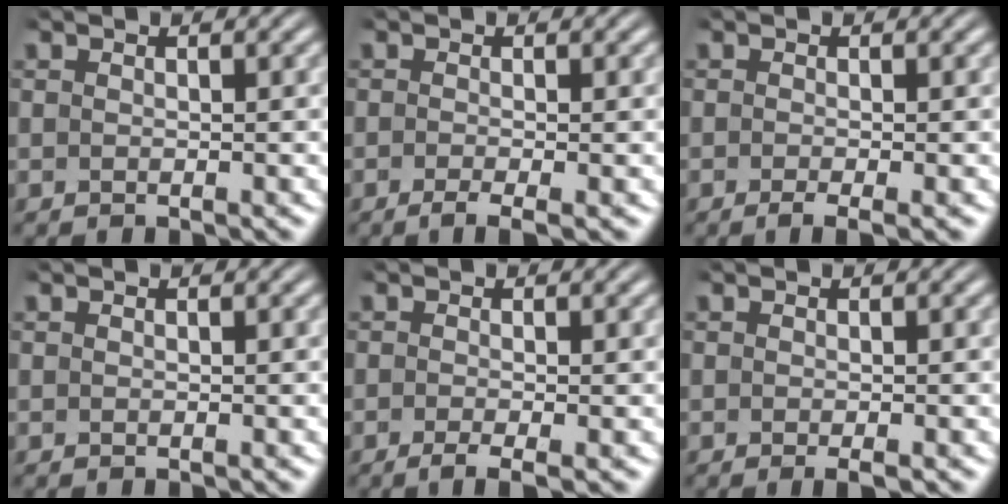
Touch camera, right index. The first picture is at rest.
{"total": 2.3, "force": [-1.8, 0.3, 1.4], "torque": [-0.022, -0.004, -0.030]}
{"total": 2.0, "force": [-1.6, 0.2, 1.2], "torque": [-0.017, -0.001, -0.027]}
{"total": 0.0}
{"total": 2.4, "force": [-1.9, 0.3, 1.5], "torque": [-0.025, -0.007, -0.029]}
{"total": 1.0, "force": [-0.8, 0.1, 0.6], "torque": [-0.010, 0.001, -0.016]}